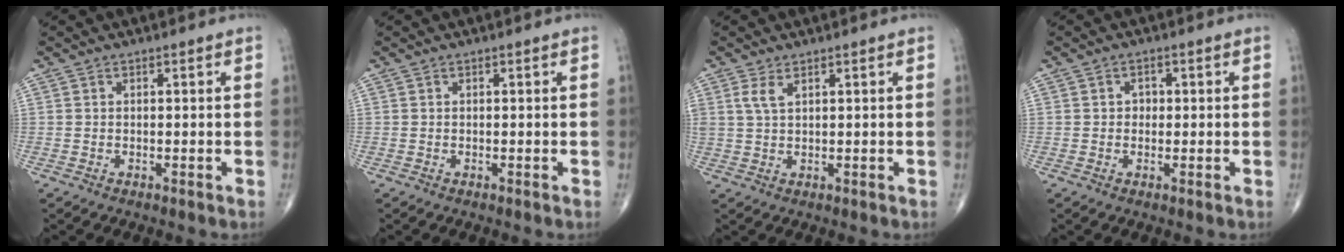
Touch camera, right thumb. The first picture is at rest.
{"total": 0.0}
{"total": 2.8, "force": [1.5, 1.1, 2.1], "torque": [-0.048, 0.000, 0.037]}
{"total": 1.7, "force": [0.1, 1.5, 0.9], "torque": [-0.003, 0.004, -0.001]}